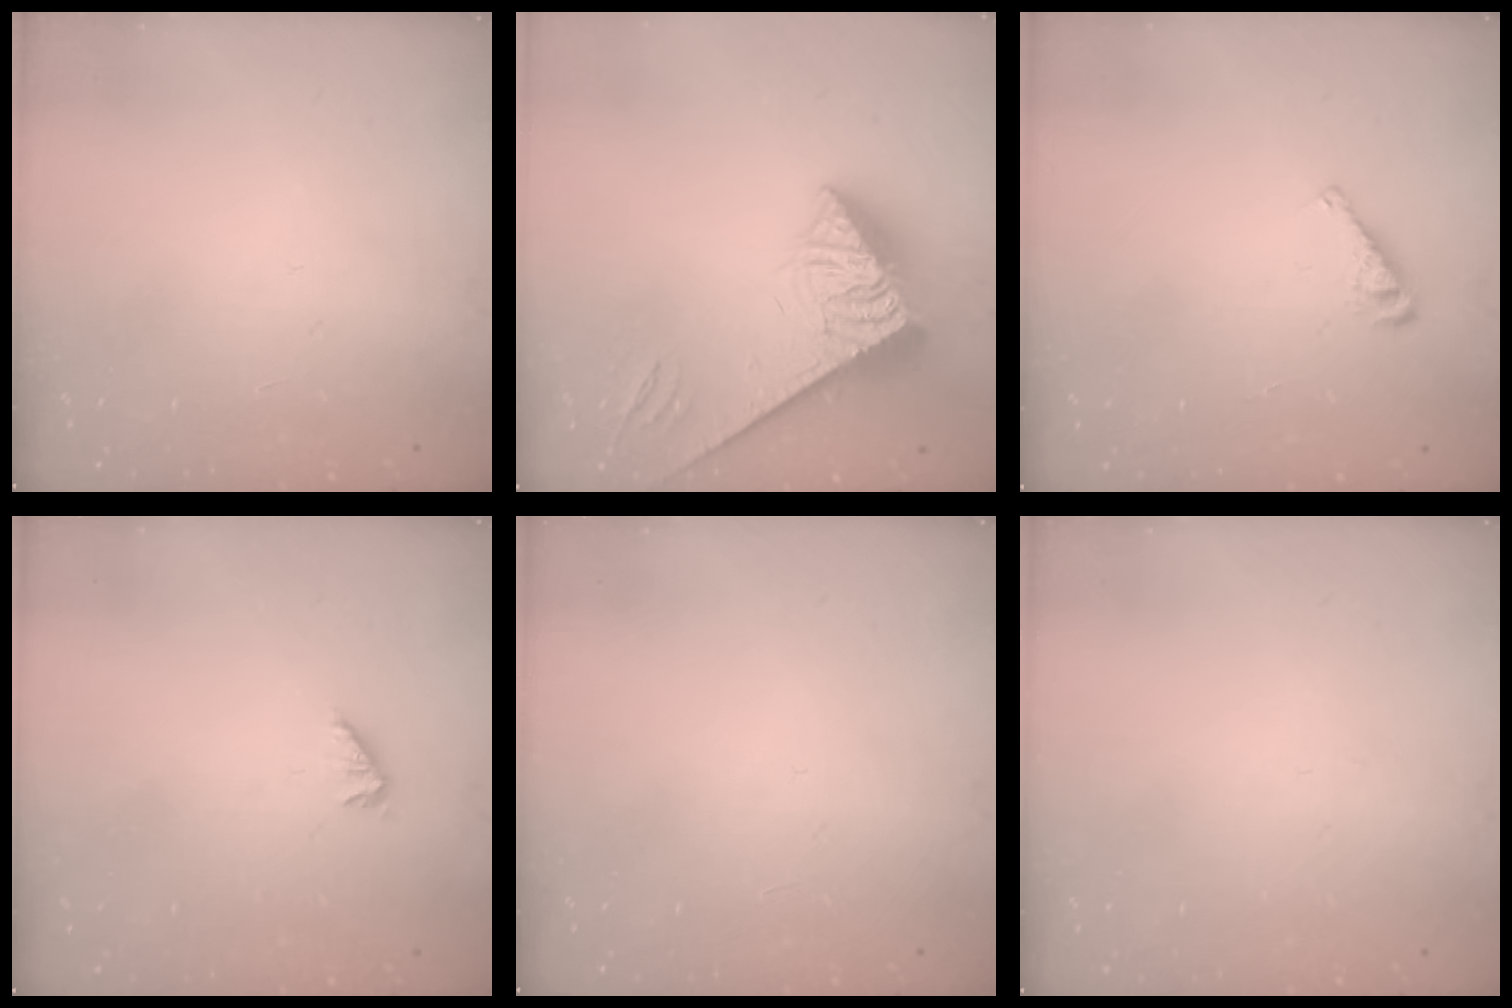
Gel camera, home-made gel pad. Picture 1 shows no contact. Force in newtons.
{"total": 6.8, "press": 6.7, "slide": 1.0}
{"total": 5.6, "press": 5.6, "slide": 0.2}
{"total": 1.6, "press": 1.6, "slide": 0.4}
{"total": 0.0}
{"total": 0.0}